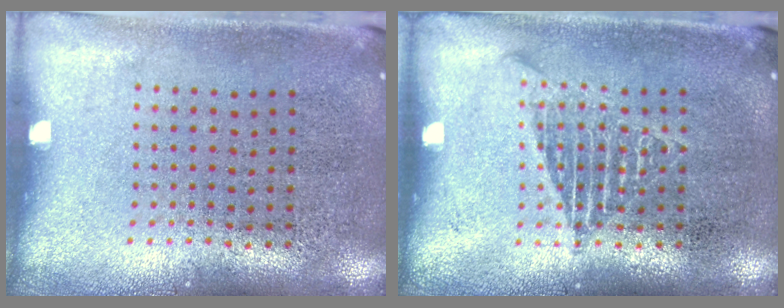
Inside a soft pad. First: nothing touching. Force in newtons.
{"total": 1.7, "press": 1.7, "slide": 0.2}